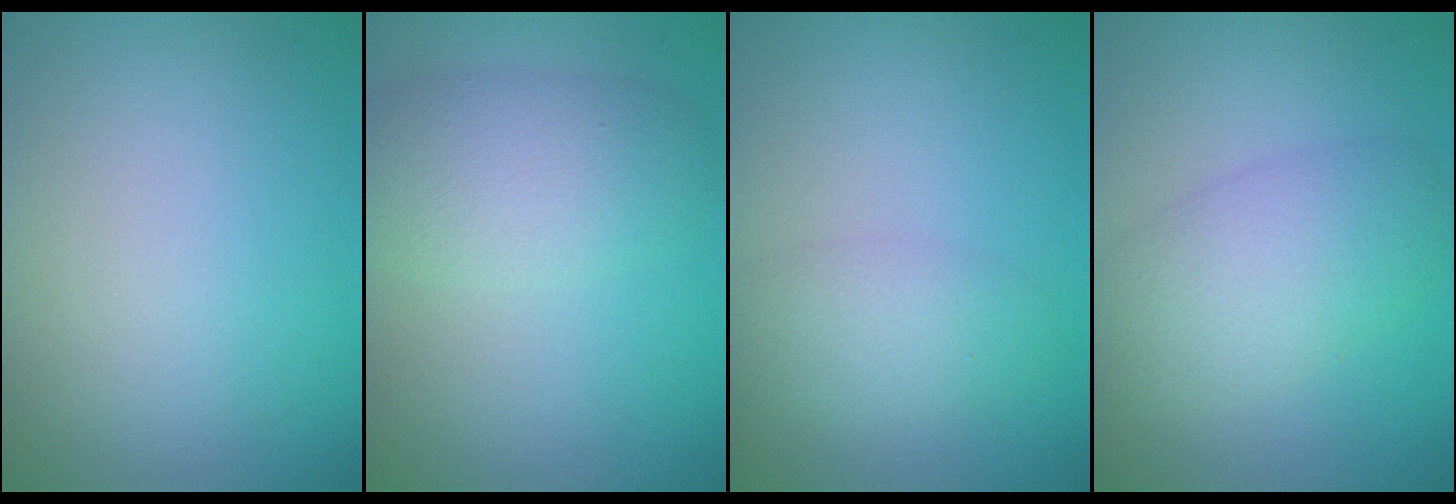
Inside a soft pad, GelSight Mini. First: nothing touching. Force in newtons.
{"total": 3.6, "press": 3.6, "slide": 0.3}
{"total": 1.8, "press": 1.8, "slide": 0.2}
{"total": 5.2, "press": 5.2, "slide": 0.4}